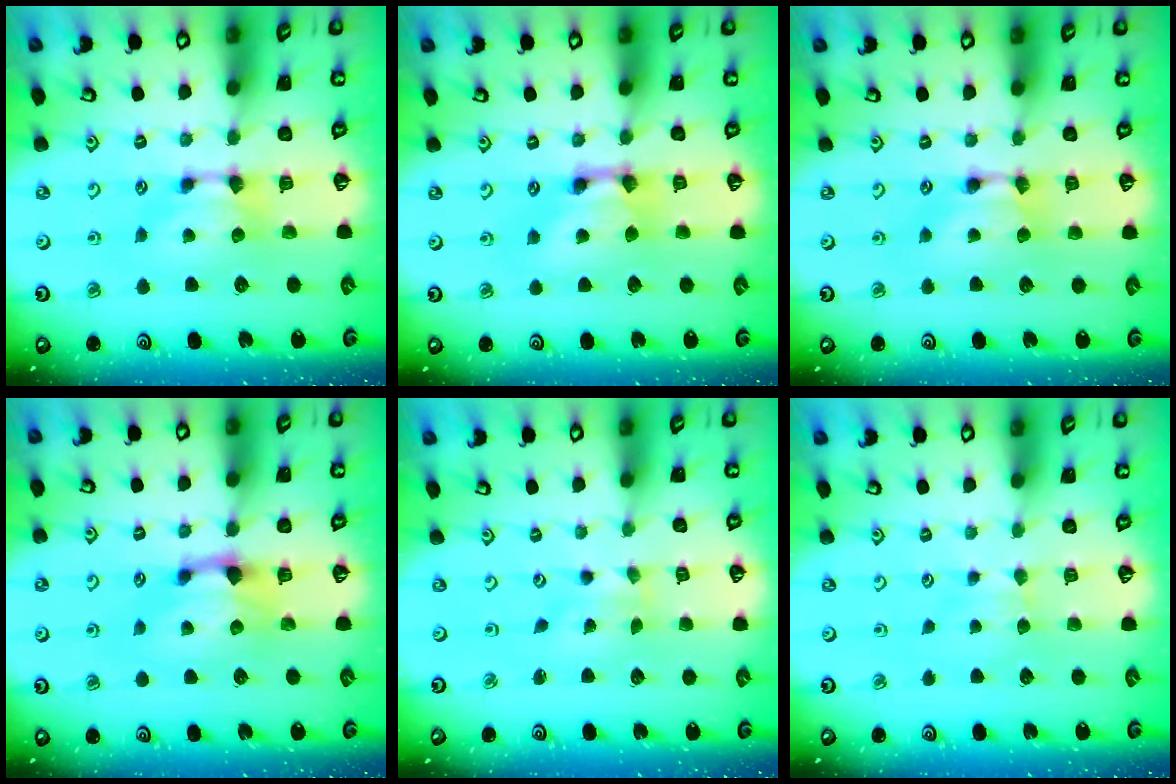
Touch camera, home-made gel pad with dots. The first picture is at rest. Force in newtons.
{"total": 2.7, "press": 2.7, "slide": 0.2}
{"total": 1.7, "press": 1.7, "slide": 0.2}
{"total": 1.2, "press": 0.0, "slide": 1.2}
{"total": 3.0, "press": 2.9, "slide": 0.9}
{"total": 1.9, "press": 1.8, "slide": 0.4}